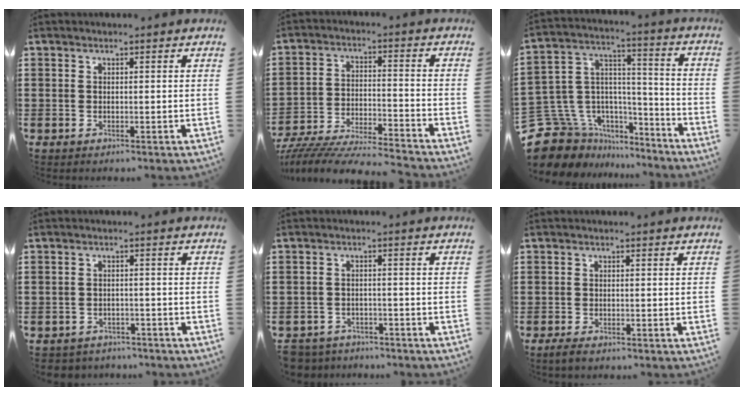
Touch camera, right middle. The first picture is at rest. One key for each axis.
{"total": 7.2, "fx": -7.0, "fy": 0.5, "fz": 1.6, "tx": -0.038, "ty": 0.002, "tz": -0.141}
{"total": 10.9, "fx": -7.5, "fy": 7.7, "fz": 1.9, "tx": -0.084, "ty": 0.007, "tz": -0.142}
{"total": 2.2, "fx": -2.1, "fy": 0.7, "fz": -0.3, "tx": -0.004, "ty": 0.001, "tz": -0.049}
{"total": 3.2, "fx": -3.1, "fy": 0.7, "fz": -0.2, "tx": -0.005, "ty": 0.000, "tz": -0.068}
{"total": 1.4, "fx": -1.0, "fy": 0.8, "fz": 0.5, "tx": -0.018, "ty": 0.000, "tz": -0.024}